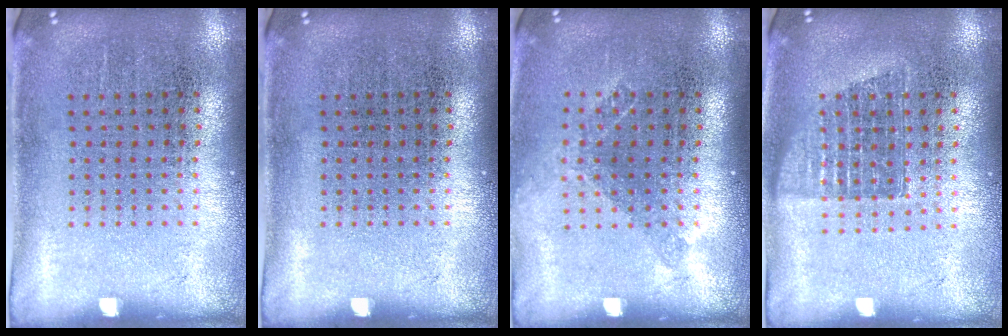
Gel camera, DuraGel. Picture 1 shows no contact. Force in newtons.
{"total": 0.0}
{"total": 1.2, "press": 0.9, "slide": 0.7}
{"total": 1.2, "press": 1.1, "slide": 0.6}